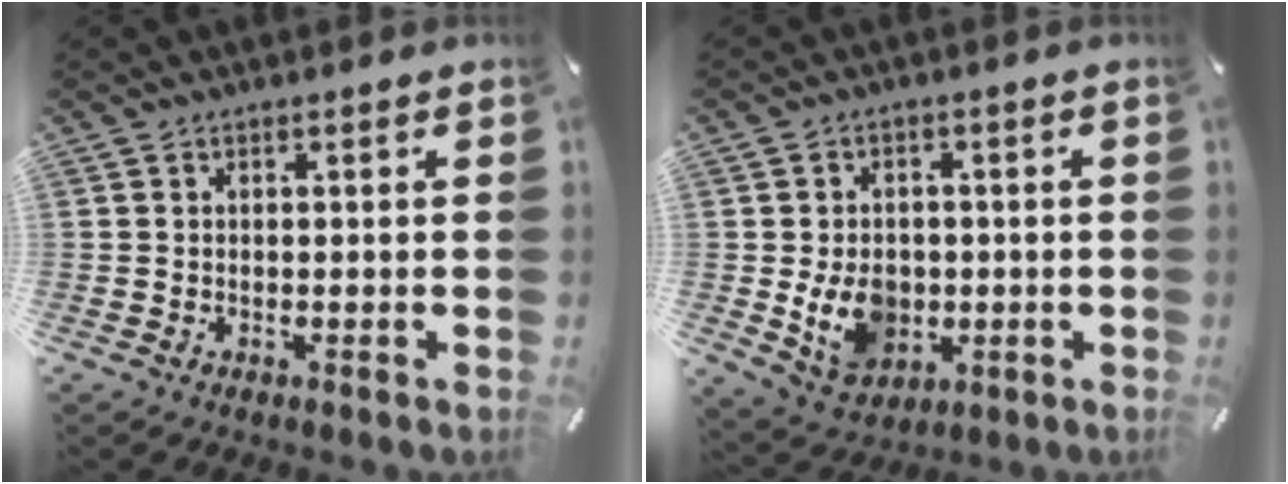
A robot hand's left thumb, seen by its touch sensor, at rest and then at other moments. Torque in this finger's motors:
{"motor_torque": [1.03, 2.20, 0.45, -0.26, 0.26]}